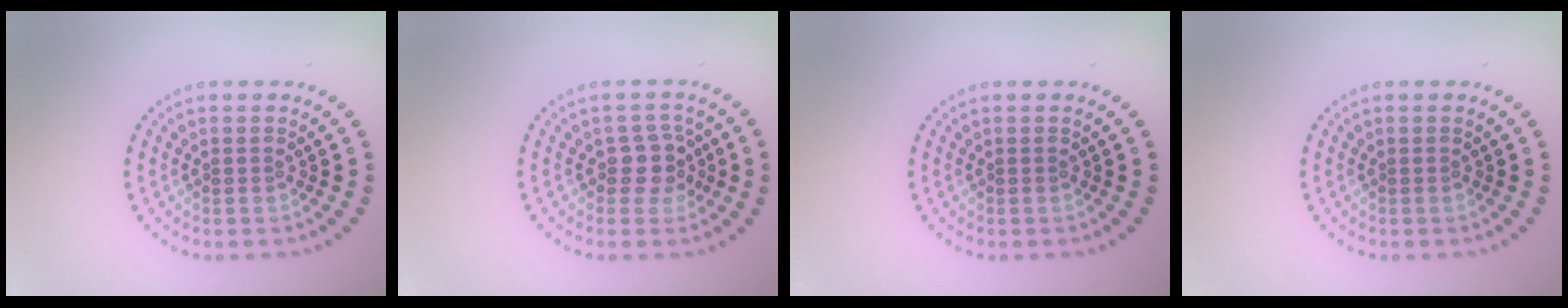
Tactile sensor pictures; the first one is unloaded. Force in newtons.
{"total": 2.4, "press": 2.0, "slide": 1.3}
{"total": 0.0}
{"total": 0.0}